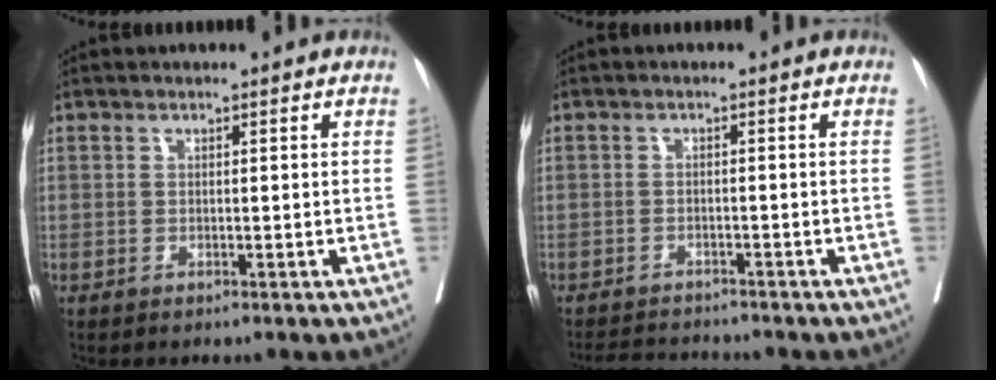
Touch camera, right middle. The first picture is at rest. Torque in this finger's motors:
{"motor_torque": [0.01, -0.02, 0.00, 0.00]}